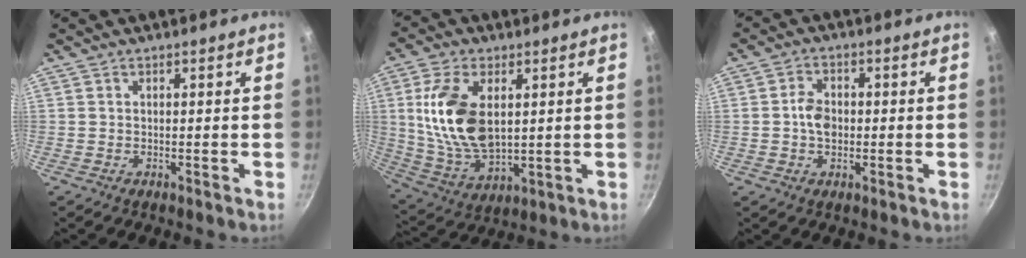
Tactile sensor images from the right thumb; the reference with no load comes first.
{"total": 16.0, "force": [3.1, 9.1, 12.8], "torque": [-0.235, -0.017, 0.070]}
{"total": 4.9, "force": [-0.3, 3.6, 3.3], "torque": [-0.044, 0.012, -0.011]}